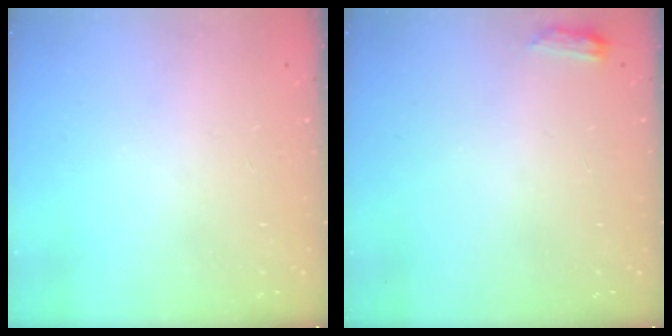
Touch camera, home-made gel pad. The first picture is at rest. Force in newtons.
{"total": 3.3, "press": 3.2, "slide": 0.5}